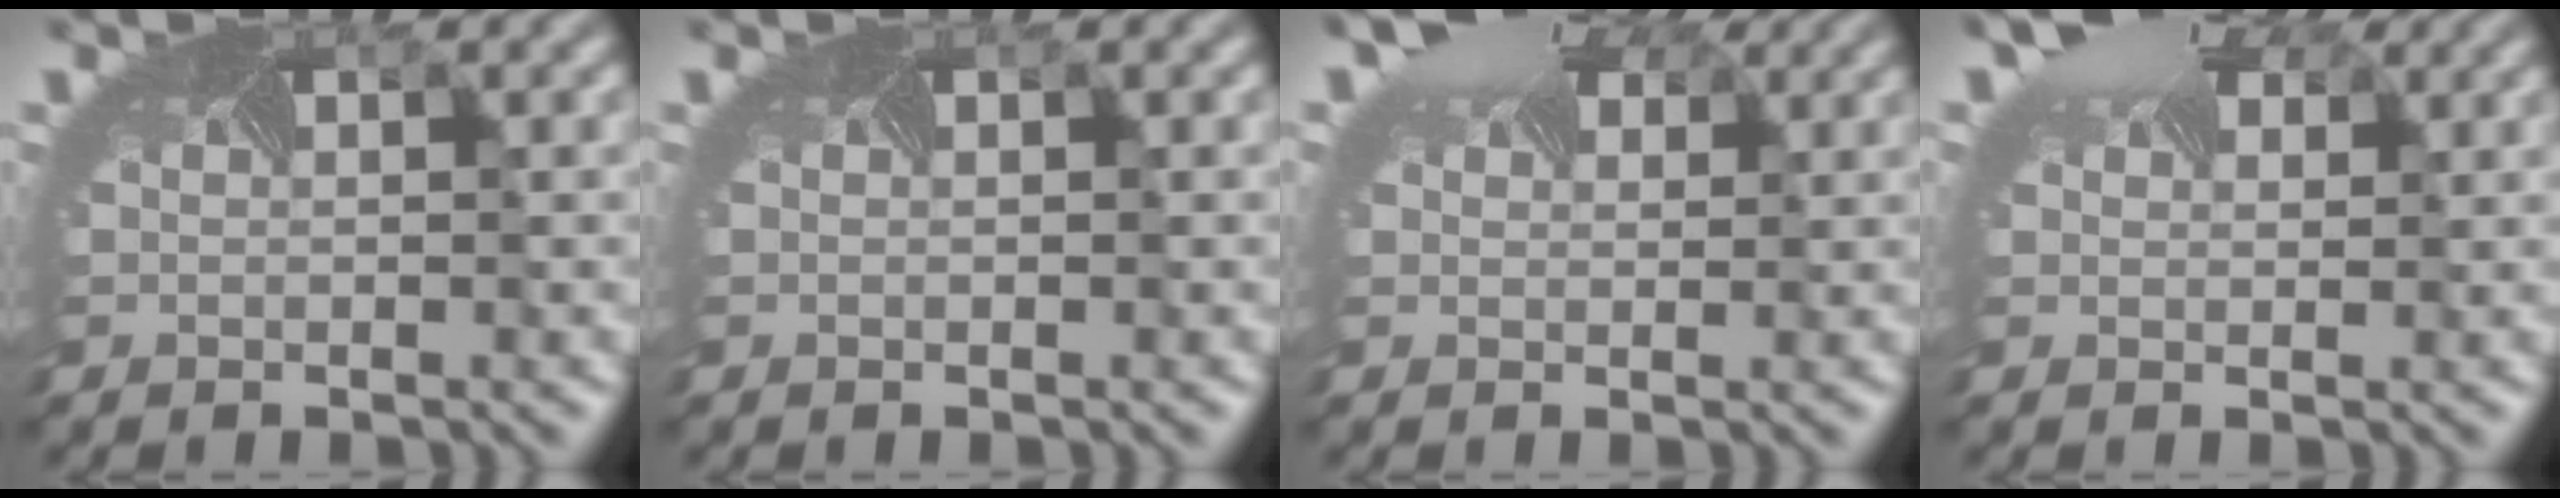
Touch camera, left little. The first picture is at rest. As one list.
[{"total": 0.0}, {"total": 6.1, "force": [4.4, 2.8, 3.2], "torque": [-0.068, 0.021, 0.060]}, {"total": 5.3, "force": [3.9, 2.5, 2.6], "torque": [-0.057, 0.019, 0.053]}]